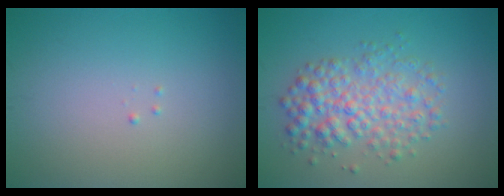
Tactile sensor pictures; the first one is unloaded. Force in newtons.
{"total": 4.6, "press": 4.6, "slide": 0.0}